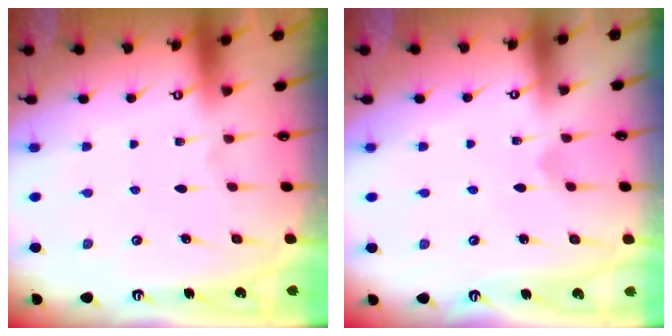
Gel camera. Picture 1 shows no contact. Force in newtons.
{"total": 1.7, "press": 1.6, "slide": 0.1}